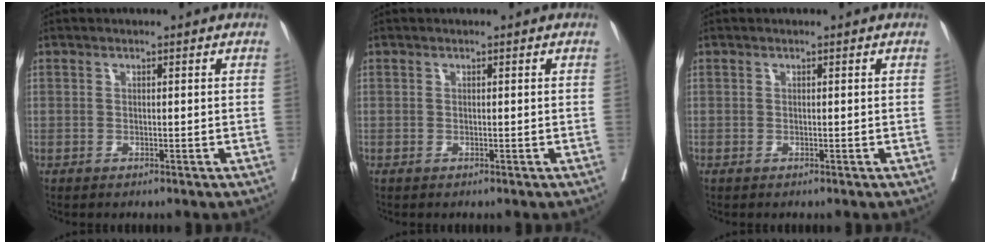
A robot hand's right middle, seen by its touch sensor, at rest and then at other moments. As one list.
[{"total": 0.0}, {"total": 0.0}]